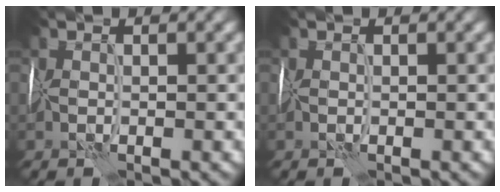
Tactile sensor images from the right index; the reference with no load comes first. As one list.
[{"total": 0.0}]